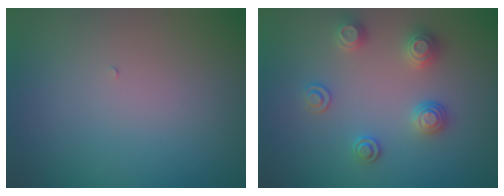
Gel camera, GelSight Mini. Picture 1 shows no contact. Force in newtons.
{"total": 2.9, "press": 2.9, "slide": 0.2}